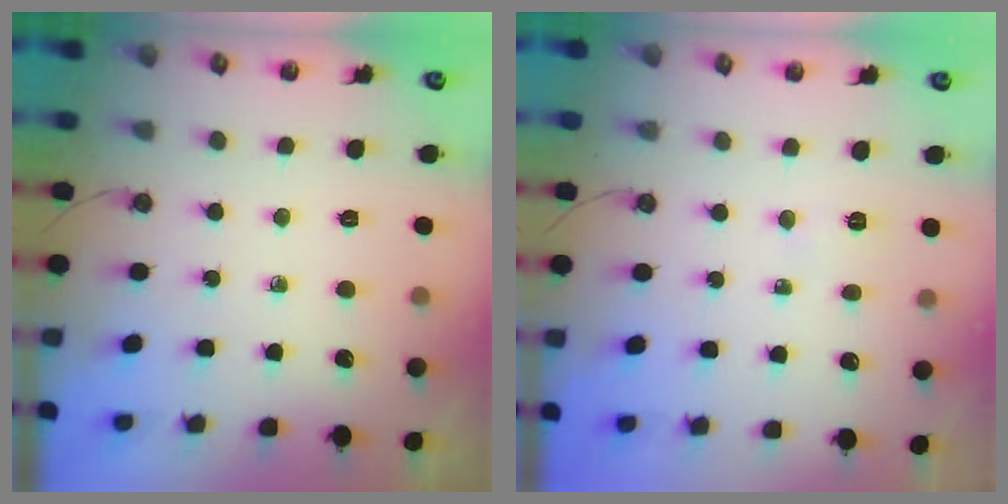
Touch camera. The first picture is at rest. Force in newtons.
{"total": 2.6, "press": 2.4, "slide": 0.9}